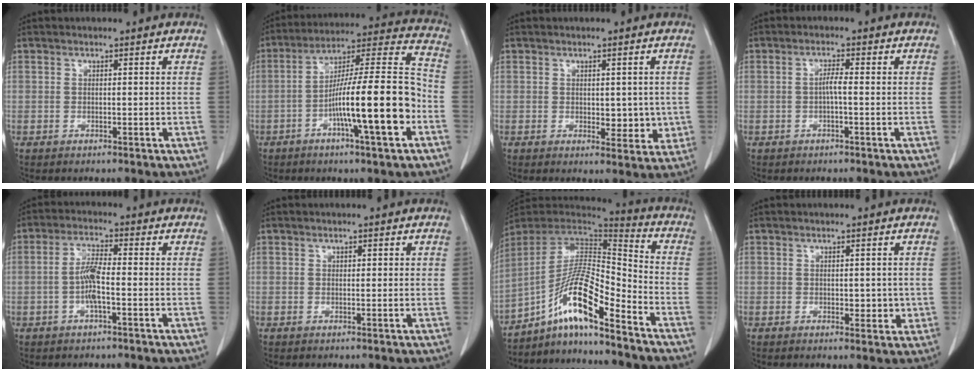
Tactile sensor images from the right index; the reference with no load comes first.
{"total": 17.9, "force": [-5.7, 1.2, 17.0], "torque": [-0.278, 0.009, -0.092]}
{"total": 4.5, "force": [0.0, 2.5, 3.7], "torque": [-0.036, -0.008, 0.007]}
{"total": 1.9, "force": [-0.3, 0.1, 1.8], "torque": [-0.034, 0.003, -0.006]}
{"total": 4.8, "force": [-1.1, 0.8, 4.7], "torque": [-0.098, 0.005, -0.024]}
{"total": 0.9, "force": [0.4, 0.5, 0.7], "torque": [-0.007, 0.000, 0.005]}
{"total": 14.0, "force": [-9.3, 1.2, 10.3], "torque": [-0.186, 0.016, -0.167]}
{"total": 3.0, "force": [-0.1, 1.8, 2.4], "torque": [-0.024, -0.003, 0.005]}